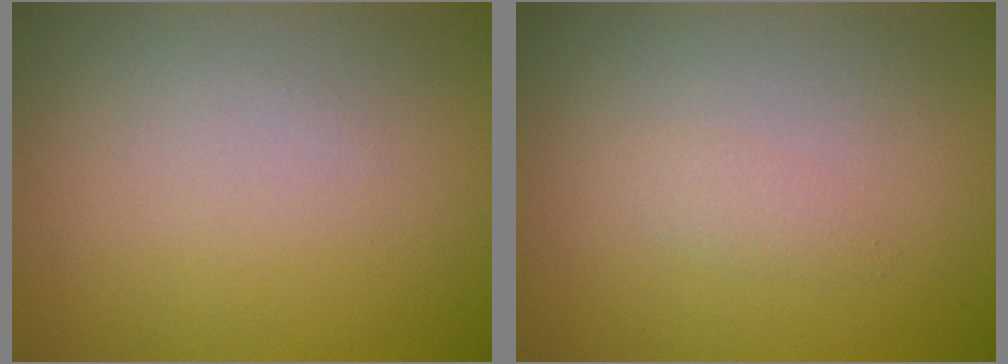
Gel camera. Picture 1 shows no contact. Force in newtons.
{"total": 0.9, "press": 0.9, "slide": 0.1}